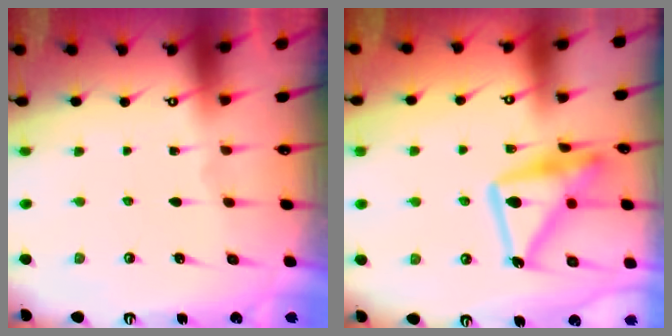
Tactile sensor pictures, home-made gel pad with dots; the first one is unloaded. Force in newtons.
{"total": 17.7, "press": 17.6, "slide": 1.3}